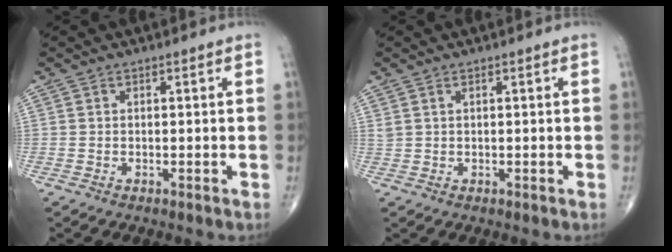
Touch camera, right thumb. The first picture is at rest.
{"total": 1.0, "force": [0.7, 0.5, 0.6], "torque": [-0.013, 0.006, 0.016]}